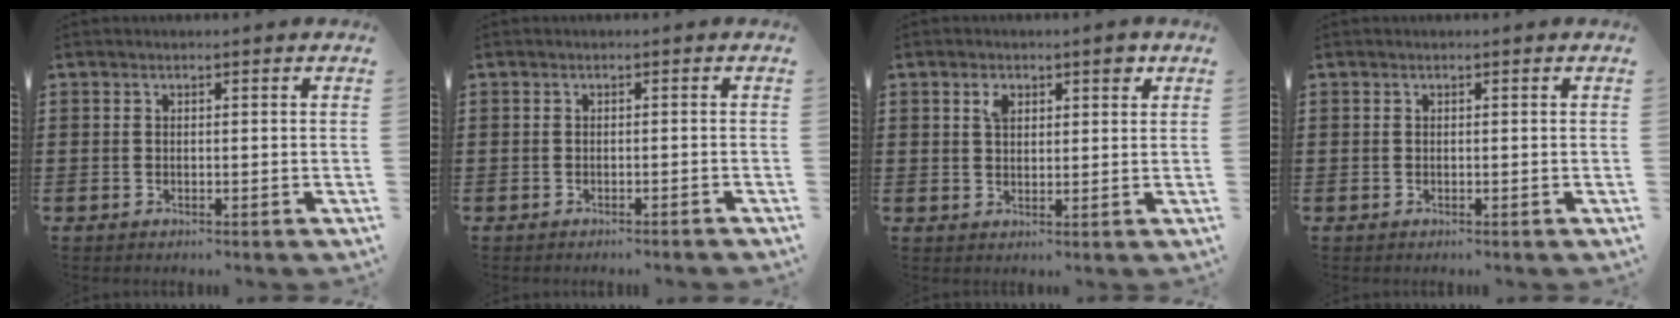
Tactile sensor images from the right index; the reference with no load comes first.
{"total": 0.7, "force": [-0.6, -0.1, 0.2], "torque": [-0.006, -0.002, -0.012]}
{"total": 3.1, "force": [1.6, 1.6, 2.1], "torque": [-0.023, -0.004, 0.023]}
{"total": 0.0}